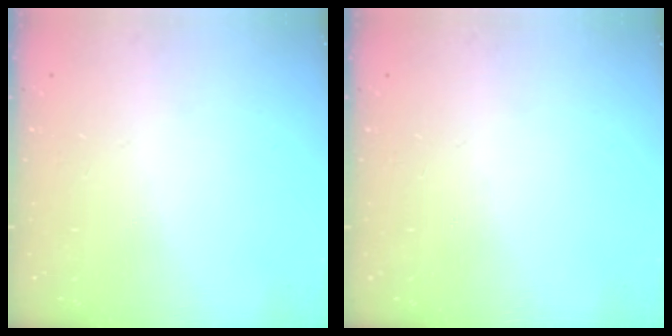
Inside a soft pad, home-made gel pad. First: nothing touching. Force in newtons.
{"total": 0.0}